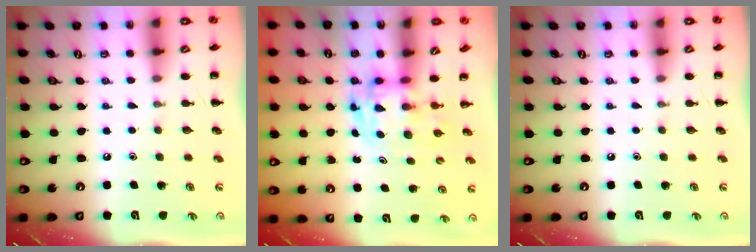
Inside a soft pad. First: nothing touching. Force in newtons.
{"total": 3.4, "press": 3.4, "slide": 0.6}
{"total": 0.0}